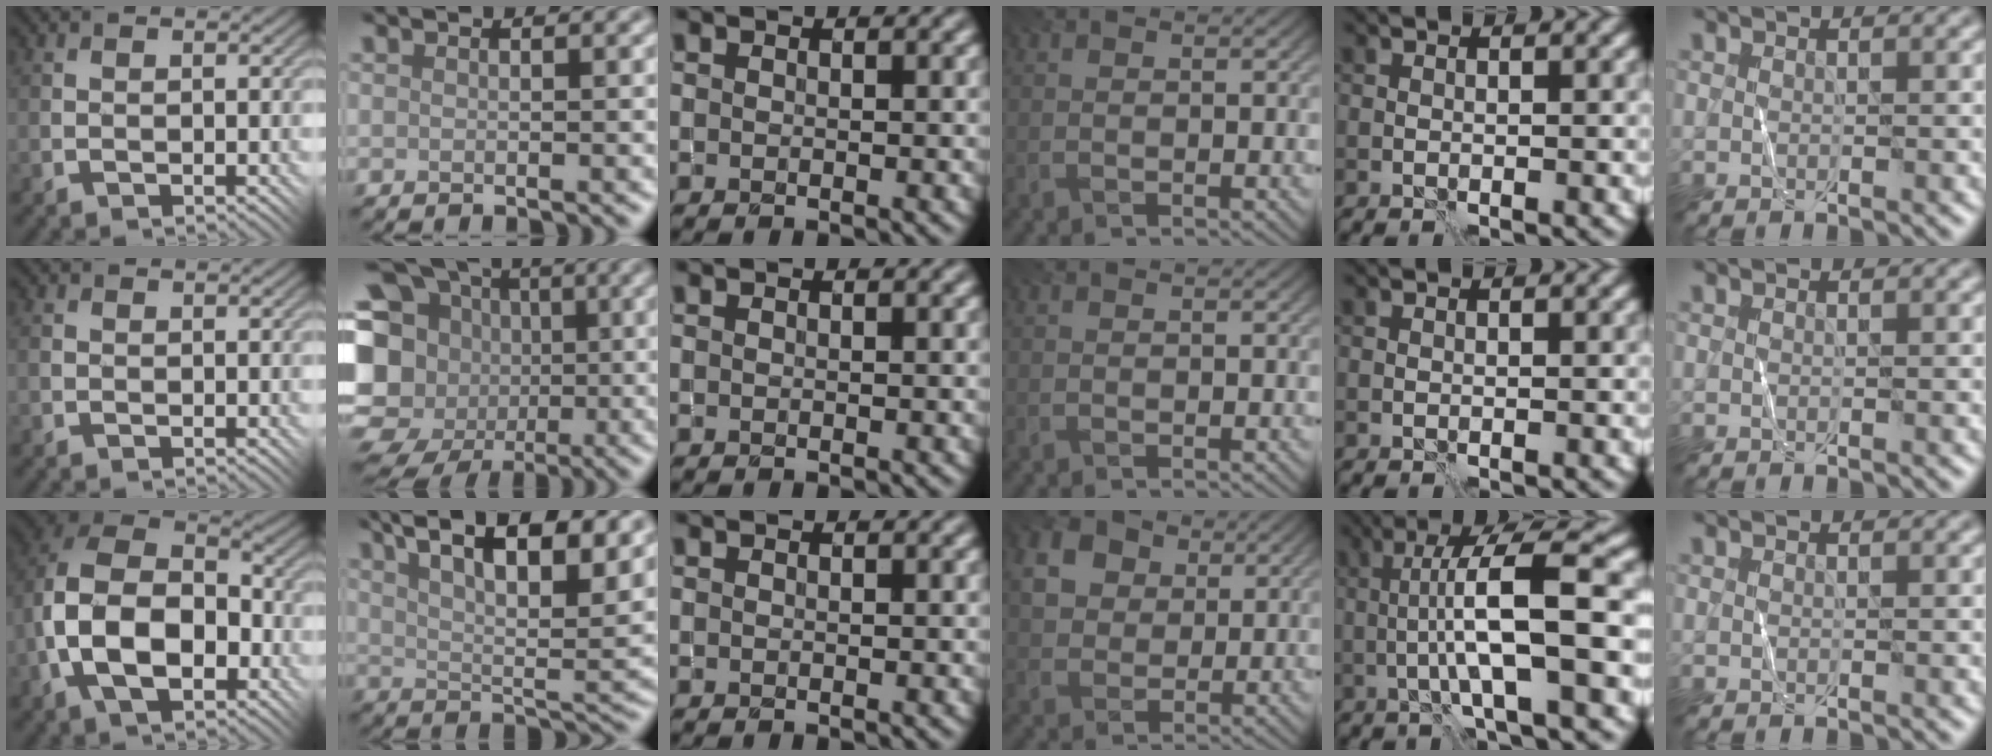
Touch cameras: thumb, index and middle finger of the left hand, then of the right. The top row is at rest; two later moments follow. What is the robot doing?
{"motion": "fold", "object": "shorts"}